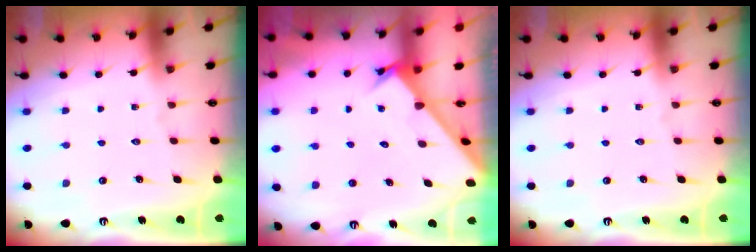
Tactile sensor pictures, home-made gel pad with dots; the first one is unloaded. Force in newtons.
{"total": 2.7, "press": 2.7, "slide": 0.3}
{"total": 0.0}